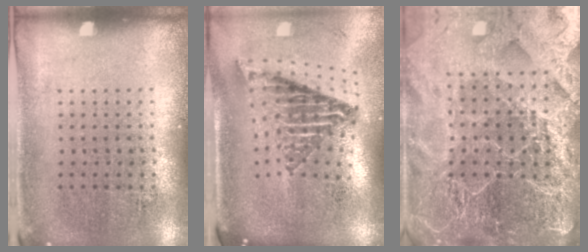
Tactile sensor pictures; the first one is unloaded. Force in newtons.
{"total": 2.6, "press": 1.6, "slide": 2.1}
{"total": 6.0, "press": 5.2, "slide": 3.0}